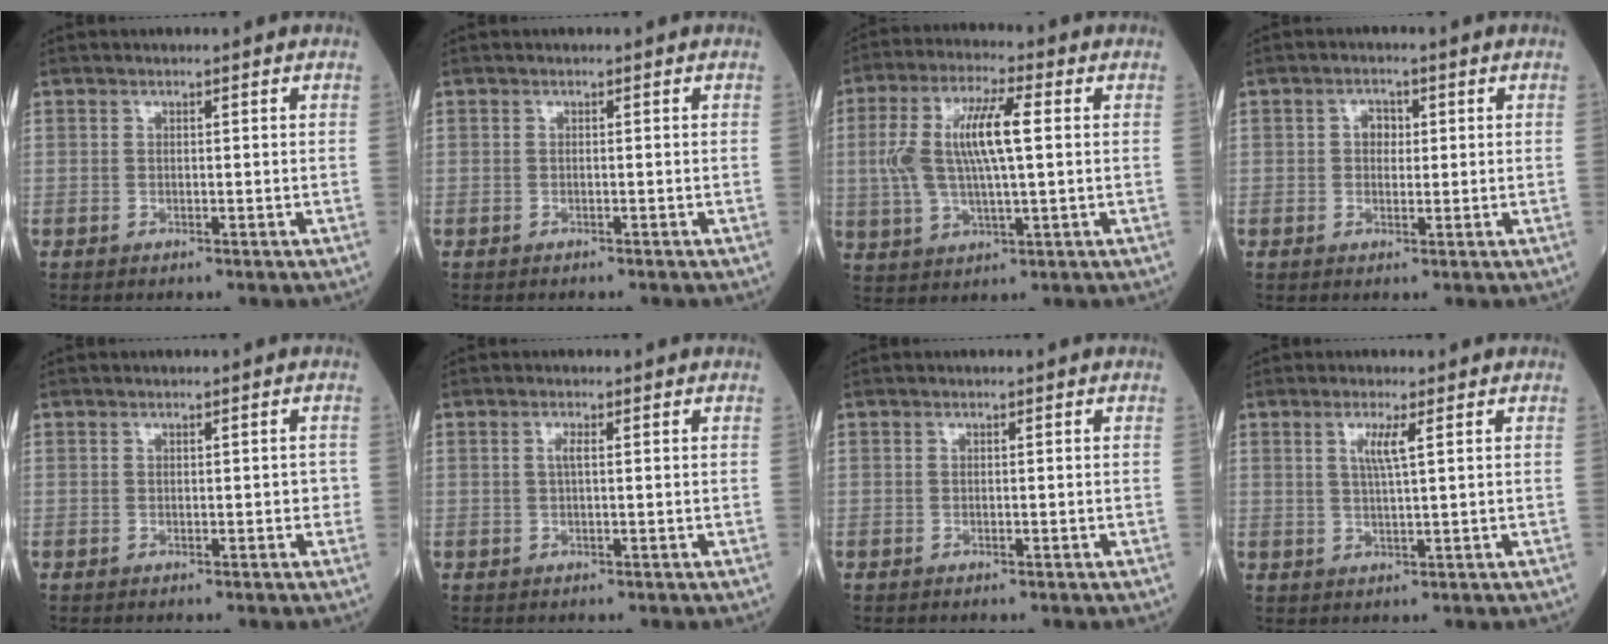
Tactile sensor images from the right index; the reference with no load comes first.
{"total": 0.7, "force": [-0.6, 0.1, 0.3], "torque": [-0.004, 0.000, -0.011]}
{"total": 11.0, "force": [1.4, 2.7, 10.6], "torque": [-0.225, 0.019, 0.026]}
{"total": 2.4, "force": [0.5, 1.7, 1.6], "torque": [-0.023, 0.008, 0.005]}
{"total": 2.0, "force": [-0.4, 1.0, 1.8], "torque": [-0.016, 0.007, -0.004]}
{"total": 1.2, "force": [0.2, 0.1, 1.2], "torque": [-0.027, 0.002, 0.002]}
{"total": 0.0}
{"total": 3.1, "force": [1.1, -0.3, 2.9], "torque": [-0.059, -0.002, 0.020]}